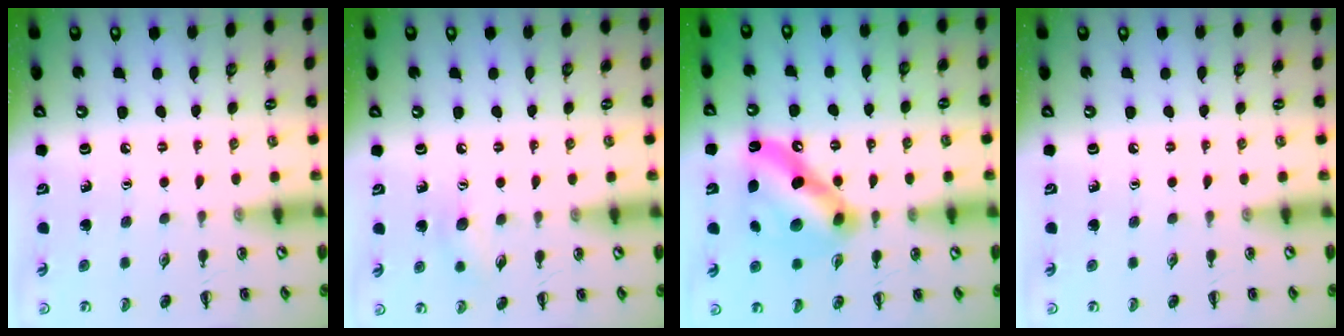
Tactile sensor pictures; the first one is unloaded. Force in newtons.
{"total": 6.3, "press": 6.2, "slide": 1.2}
{"total": 12.1, "press": 12.1, "slide": 0.3}
{"total": 0.0}